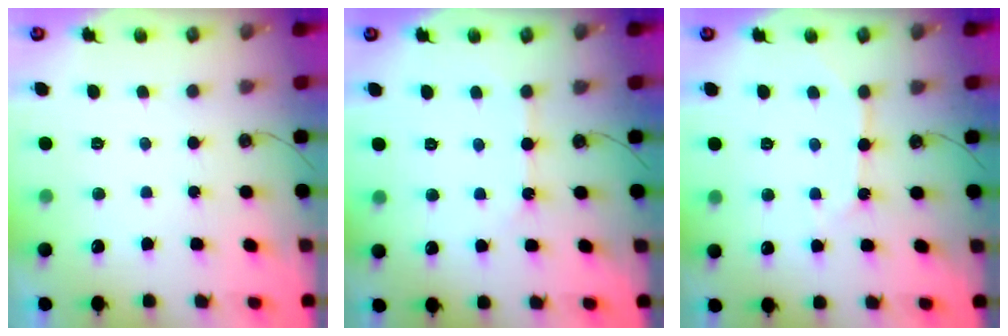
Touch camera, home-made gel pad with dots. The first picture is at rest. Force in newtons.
{"total": 3.7, "press": 3.7, "slide": 0.4}
{"total": 3.8, "press": 3.7, "slide": 0.5}